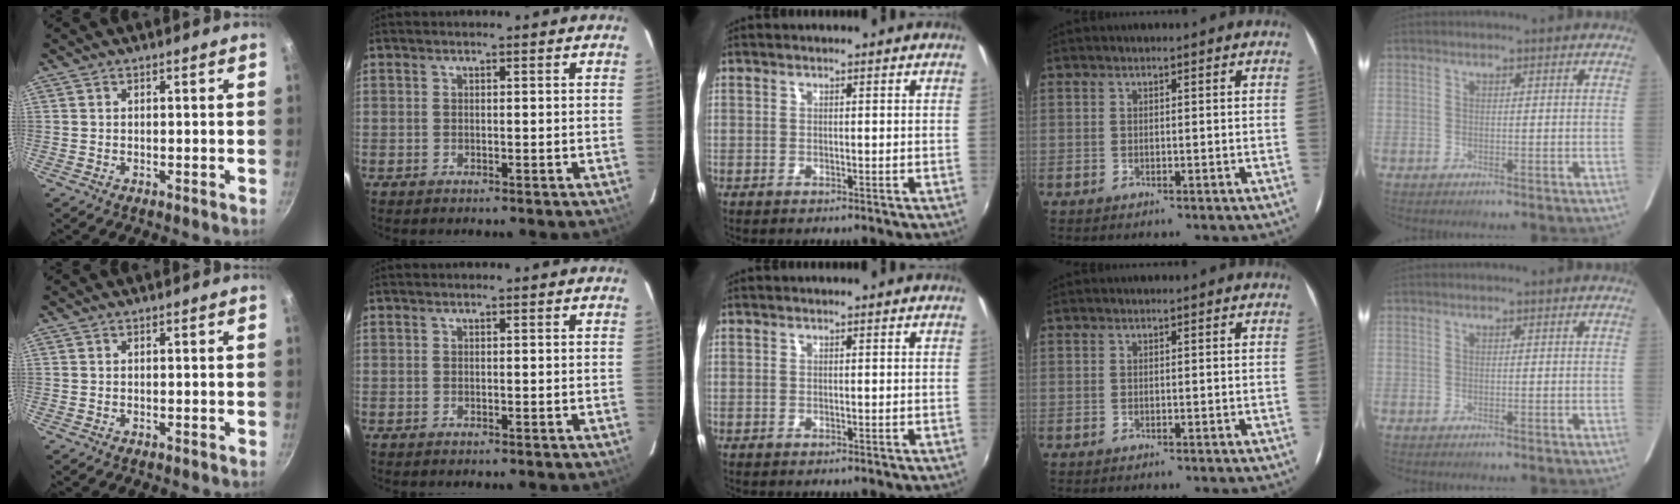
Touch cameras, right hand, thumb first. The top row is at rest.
{}